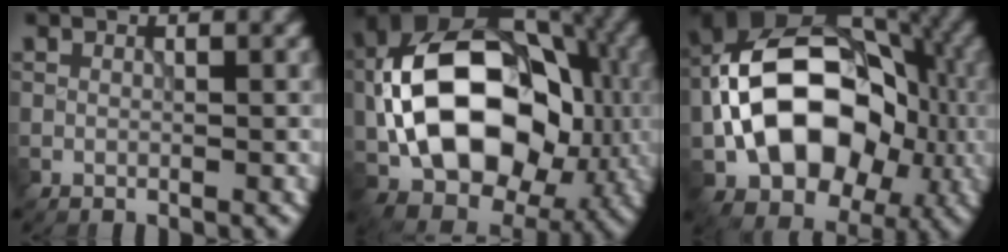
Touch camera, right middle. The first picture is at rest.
{"total": 16.3, "force": [-1.4, 11.0, 12.0], "torque": [-0.196, 0.022, -0.041]}
{"total": 15.0, "force": [-2.2, 10.5, 10.5], "torque": [-0.151, 0.015, -0.050]}